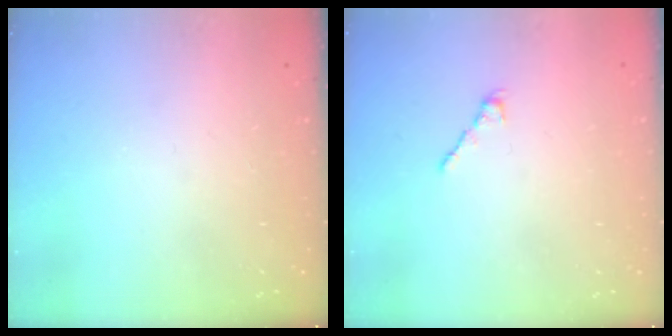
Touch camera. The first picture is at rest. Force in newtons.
{"total": 1.7, "press": 1.5, "slide": 0.6}